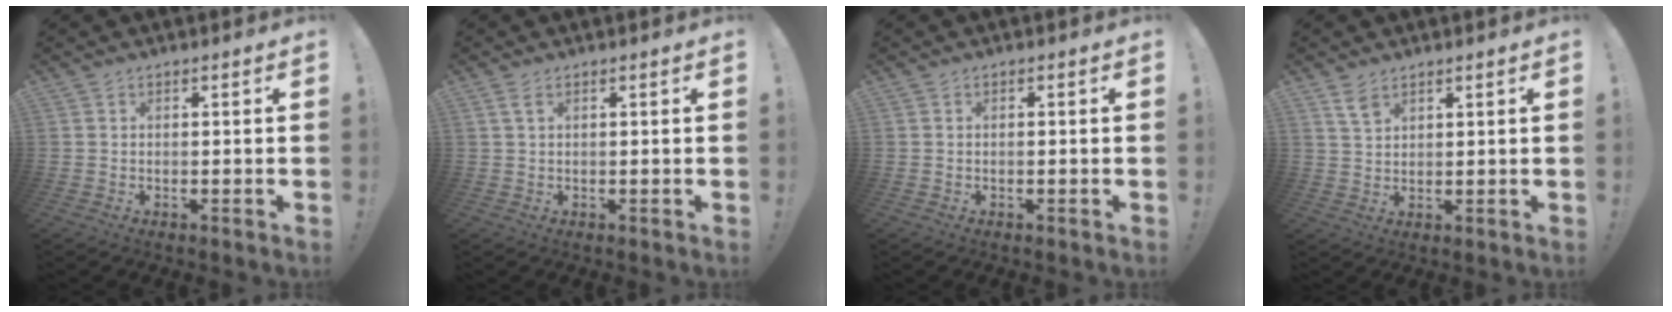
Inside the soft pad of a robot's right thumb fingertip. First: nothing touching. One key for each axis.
{"total": 2.1, "fx": 0.9, "fy": 0.7, "fz": 1.7, "tx": -0.038, "ty": 0.004, "tz": 0.016}
{"total": 0.6, "fx": -0.5, "fy": 0.0, "fz": 0.4, "tx": -0.010, "ty": 0.000, "tz": -0.007}
{"total": 4.3, "fx": 3.0, "fy": 2.1, "fz": 2.3, "tx": -0.029, "ty": -0.019, "tz": 0.053}